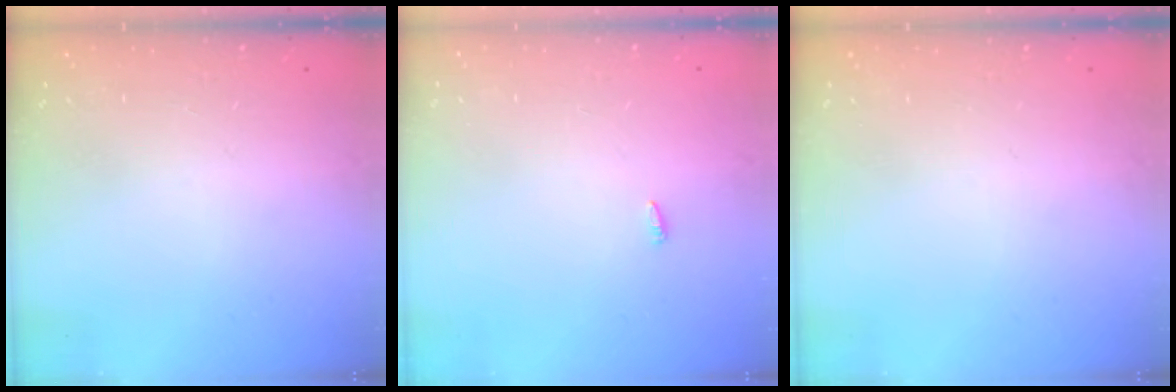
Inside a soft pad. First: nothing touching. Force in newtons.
{"total": 2.1, "press": 1.9, "slide": 0.7}
{"total": 0.0}